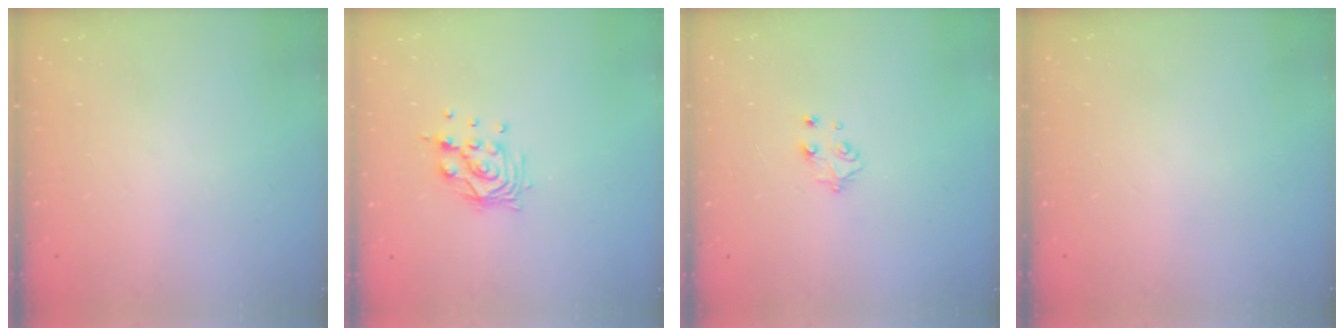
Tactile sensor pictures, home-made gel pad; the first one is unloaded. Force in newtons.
{"total": 9.6, "press": 9.5, "slide": 1.2}
{"total": 5.4, "press": 5.4, "slide": 0.4}
{"total": 0.0}